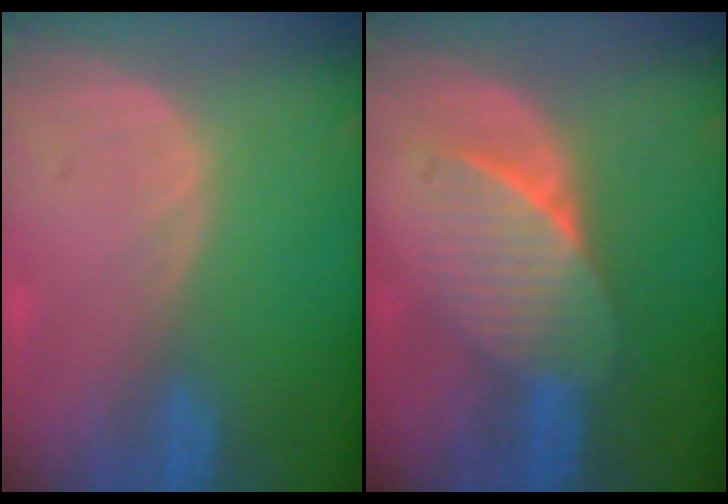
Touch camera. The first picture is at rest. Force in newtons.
{"total": 7.7, "press": 6.8, "slide": 3.5}